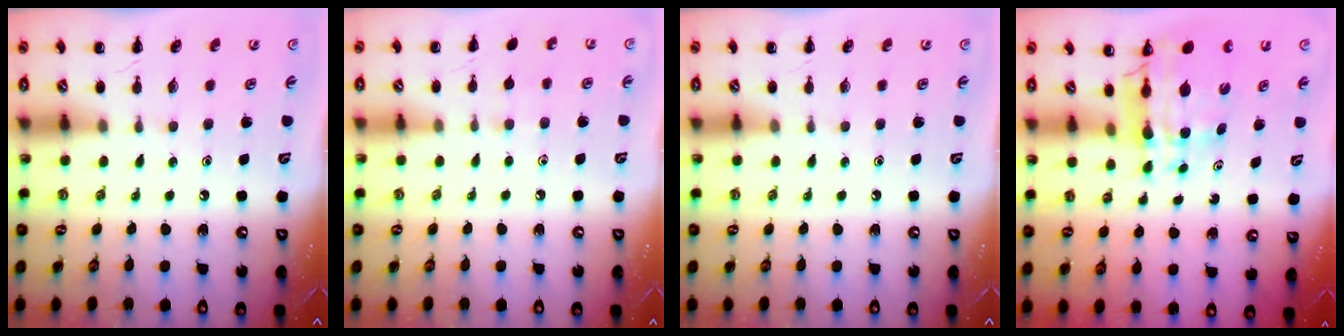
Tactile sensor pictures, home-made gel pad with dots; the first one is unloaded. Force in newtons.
{"total": 5.3, "press": 4.9, "slide": 2.0}
{"total": 0.0}
{"total": 9.1, "press": 8.5, "slide": 3.3}